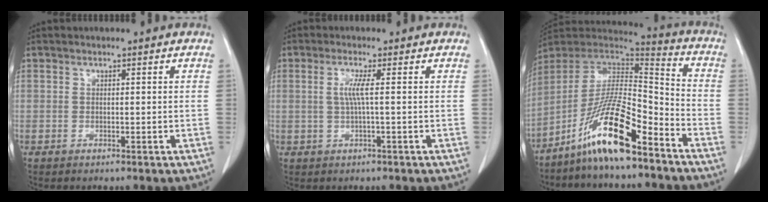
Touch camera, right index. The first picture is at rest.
{"total": 2.6, "force": [0.3, -0.4, 2.6], "torque": [-0.058, 0.001, 0.006]}
{"total": 15.6, "force": [-10.3, 2.1, 11.5], "torque": [-0.215, 0.001, -0.188]}